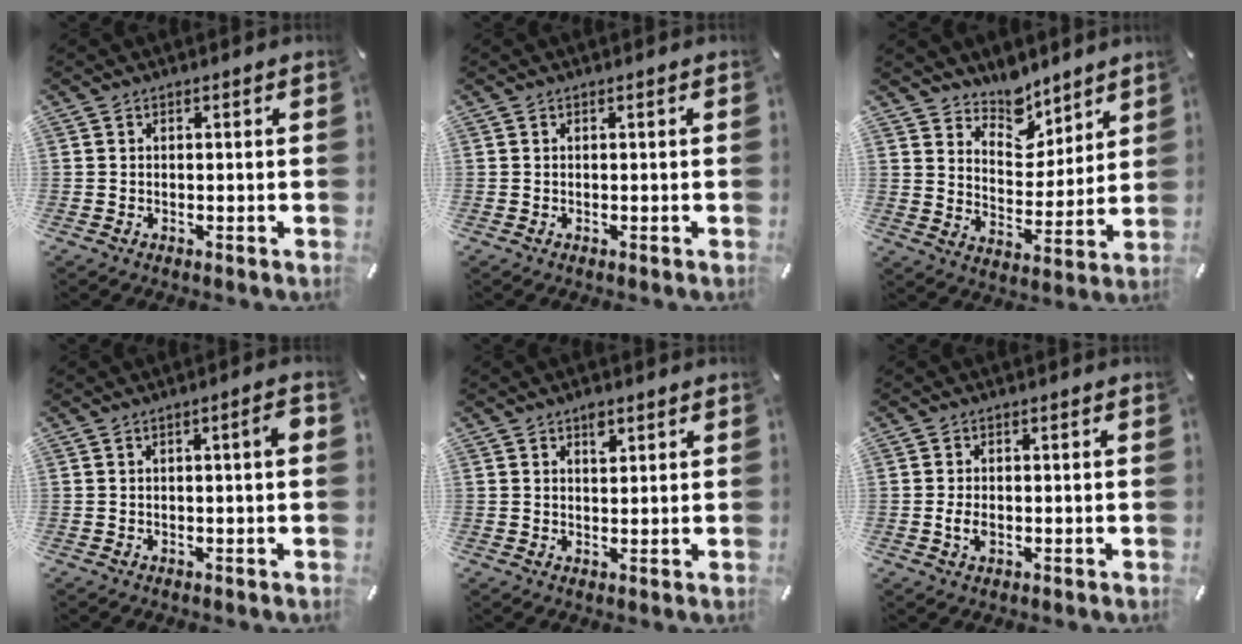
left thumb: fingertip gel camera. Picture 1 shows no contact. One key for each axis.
{"total": 0.0}
{"total": 9.0, "fx": 7.8, "fy": 4.5, "fz": 0.1, "tx": -0.008, "ty": -0.079, "tz": 0.146}
{"total": 3.9, "fx": 0.5, "fy": 0.6, "fz": 3.9, "tx": -0.070, "ty": 0.004, "tz": 0.005}
{"total": 2.8, "fx": 1.6, "fy": 1.6, "fz": 1.6, "tx": -0.011, "ty": -0.007, "tz": 0.024}
{"total": 2.7, "fx": -0.4, "fy": 1.6, "fz": 2.2, "tx": -0.047, "ty": 0.000, "tz": -0.009}